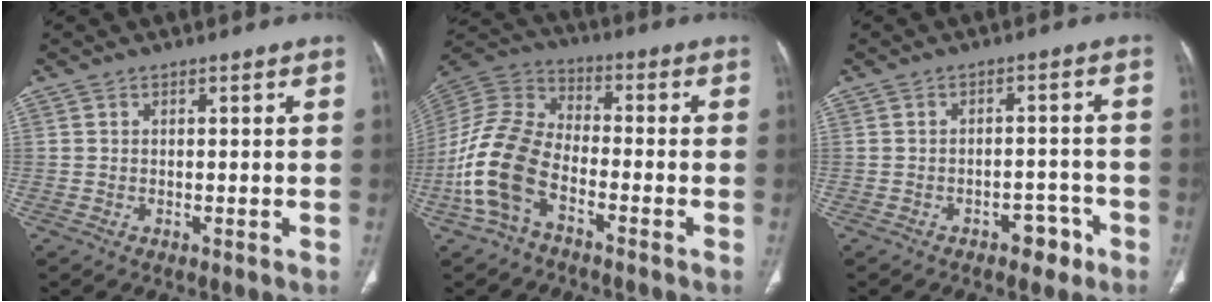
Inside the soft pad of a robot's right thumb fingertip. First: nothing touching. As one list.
[{"total": 13.8, "force": [-5.7, 7.6, 10.0], "torque": [-0.214, 0.043, -0.121]}, {"total": 4.4, "force": [-2.8, 2.5, 2.2], "torque": [-0.013, 0.028, -0.037]}]